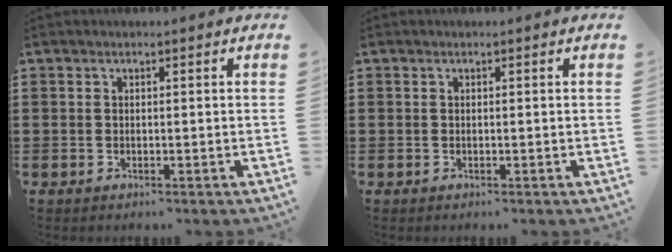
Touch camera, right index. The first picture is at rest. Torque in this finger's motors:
{"motor_torque": [-0.16, 1.60, 0.00, 0.00]}